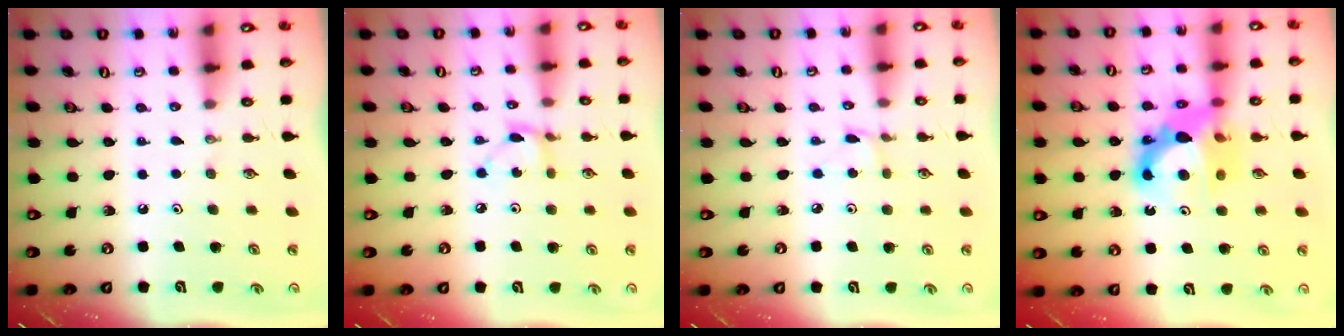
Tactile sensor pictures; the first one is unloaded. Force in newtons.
{"total": 2.8, "press": 2.8, "slide": 0.2}
{"total": 1.6, "press": 1.6, "slide": 0.2}
{"total": 12.6, "press": 12.4, "slide": 2.4}